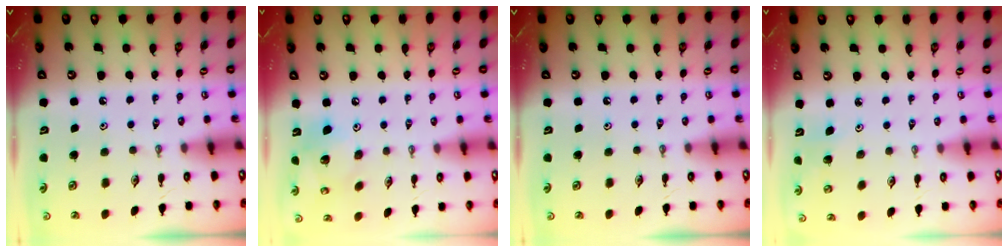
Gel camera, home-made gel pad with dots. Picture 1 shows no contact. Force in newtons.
{"total": 14.1, "press": 13.8, "slide": 3.1}
{"total": 0.0}
{"total": 3.0, "press": 2.9, "slide": 0.9}